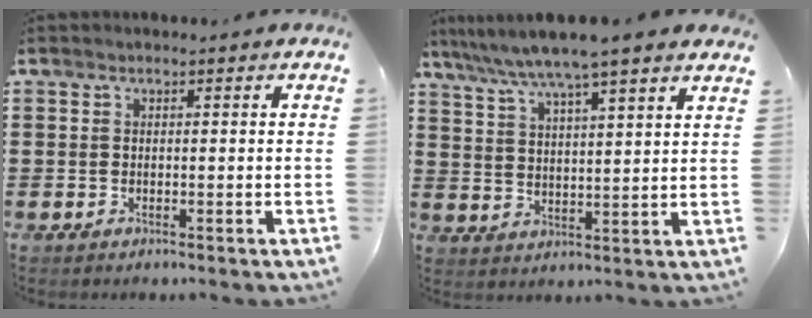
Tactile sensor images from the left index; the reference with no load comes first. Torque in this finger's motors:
{"motor_torque": [2.00, -0.13, 1.05, 0.21]}